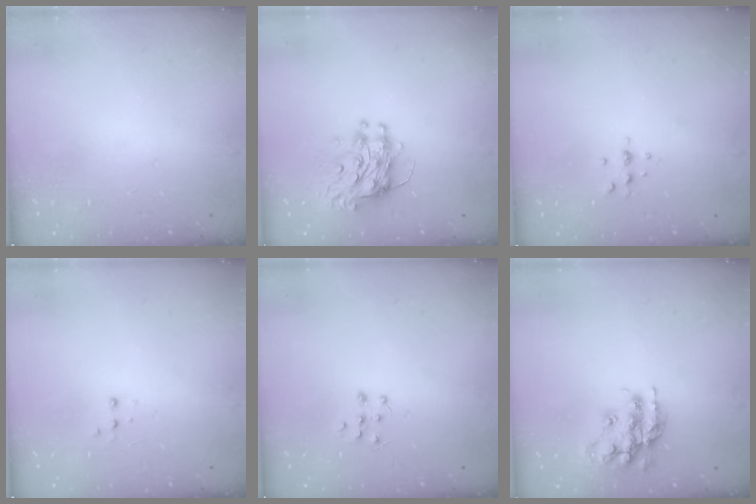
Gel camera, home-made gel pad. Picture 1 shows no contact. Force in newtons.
{"total": 10.1, "press": 10.1, "slide": 1.0}
{"total": 4.4, "press": 4.3, "slide": 0.6}
{"total": 3.0, "press": 2.9, "slide": 0.7}
{"total": 6.2, "press": 6.2, "slide": 0.4}
{"total": 16.5, "press": 16.5, "slide": 1.0}